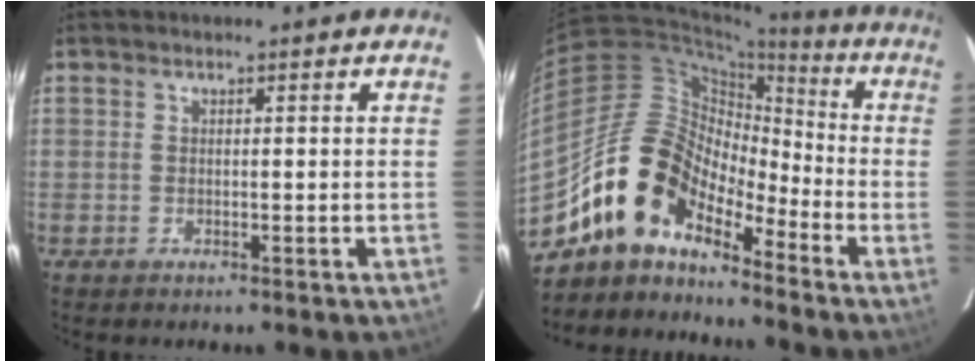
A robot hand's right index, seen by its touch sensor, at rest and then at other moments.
{"total": 13.4, "force": [-10.6, 6.0, 5.7], "torque": [-0.095, 0.023, -0.210]}